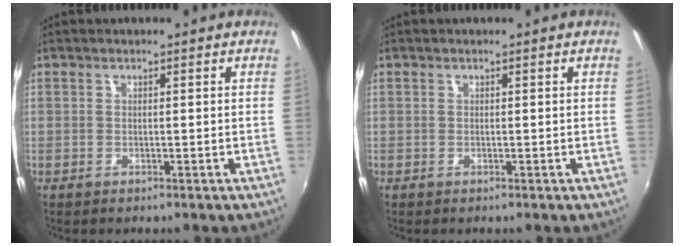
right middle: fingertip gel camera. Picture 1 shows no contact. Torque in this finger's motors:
{"motor_torque": [0.00, 0.00, 0.00, 0.00]}